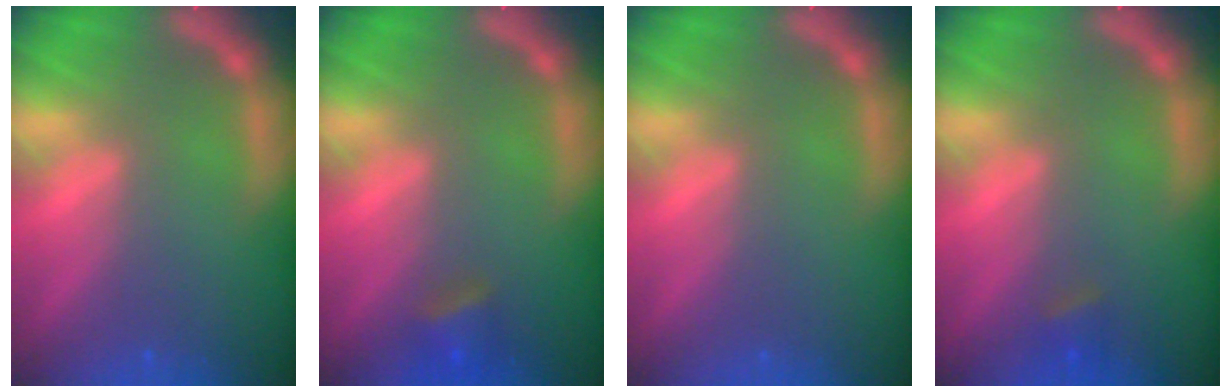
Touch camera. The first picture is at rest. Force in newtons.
{"total": 2.4}
{"total": 0.0}
{"total": 1.4}